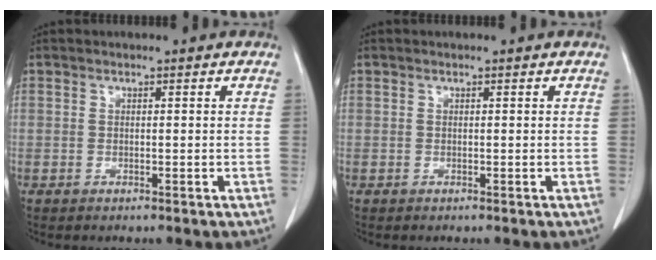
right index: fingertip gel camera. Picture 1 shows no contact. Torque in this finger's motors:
{"motor_torque": [0.00, 0.00, 0.00, 0.00]}